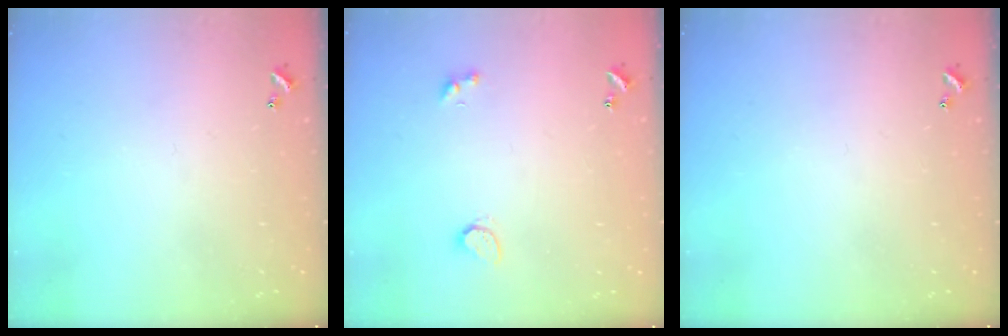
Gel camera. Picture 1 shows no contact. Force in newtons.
{"total": 2.3, "press": 2.3, "slide": 0.5}
{"total": 0.0}